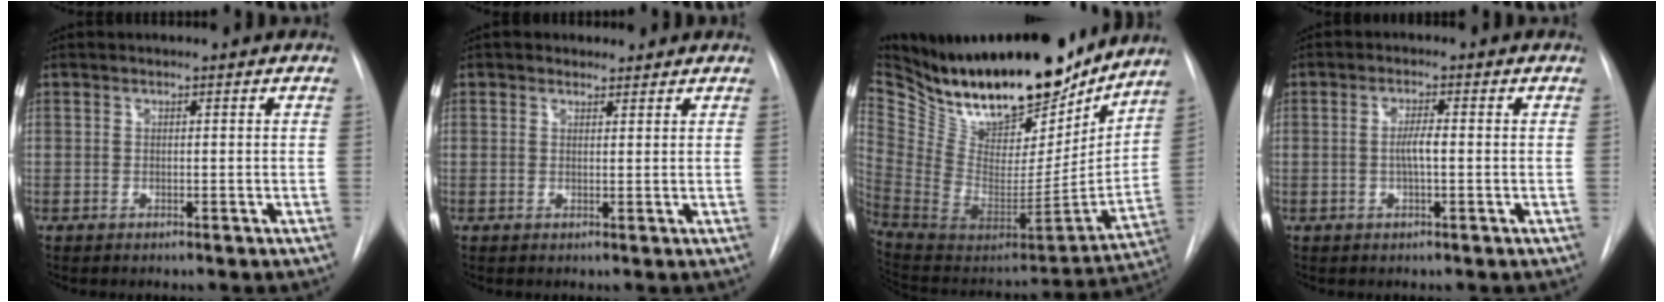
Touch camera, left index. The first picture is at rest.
{"total": 1.7, "force": [1.3, 1.1, 0.0], "torque": [0.000, 0.006, 0.016]}
{"total": 28.4, "force": [23.1, 10.5, 12.7], "torque": [-0.249, -0.029, 0.375]}
{"total": 2.6, "force": [-0.2, 0.3, 2.5], "torque": [-0.049, 0.002, -0.006]}